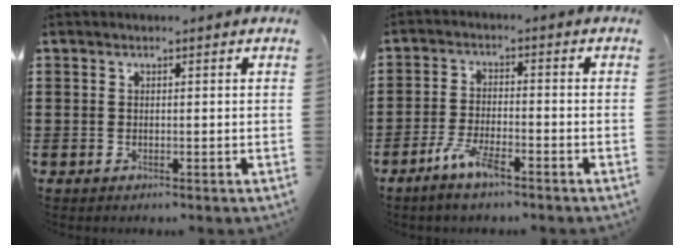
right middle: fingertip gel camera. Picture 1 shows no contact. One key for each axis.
{"total": 4.9, "fx": -3.3, "fy": 1.1, "fz": 3.4, "tx": -0.073, "ty": 0.001, "tz": -0.064}